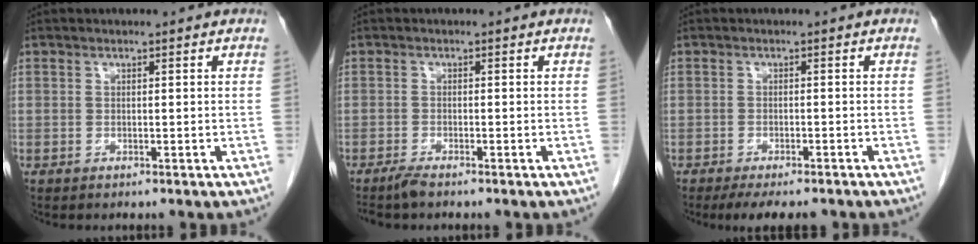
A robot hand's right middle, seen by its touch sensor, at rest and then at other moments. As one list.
[{"total": 1.6, "force": [-1.4, 0.0, 0.8], "torque": [-0.024, -0.005, -0.028]}, {"total": 7.2, "force": [-5.9, 1.8, 3.6], "torque": [-0.046, -0.009, -0.084]}]